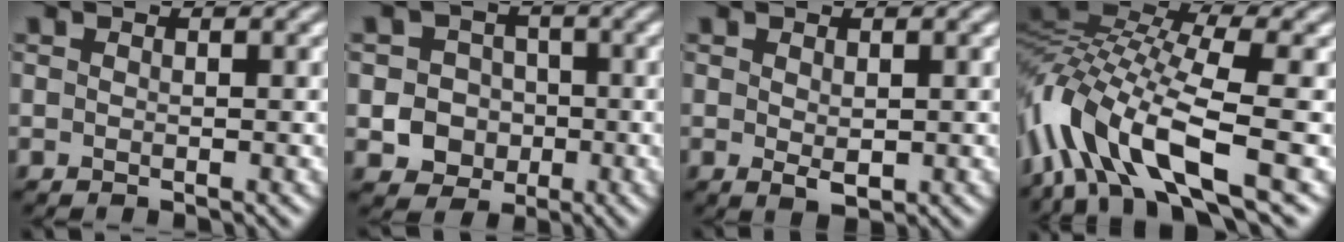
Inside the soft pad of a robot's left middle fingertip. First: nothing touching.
{"total": 4.3, "force": [-1.0, 3.9, 1.5], "torque": [-0.003, 0.002, -0.032]}
{"total": 1.4, "force": [0.1, 0.7, 1.2], "torque": [-0.021, -0.005, 0.006]}
{"total": 11.3, "force": [-3.4, 4.0, 9.9], "torque": [-0.199, 0.020, -0.074]}